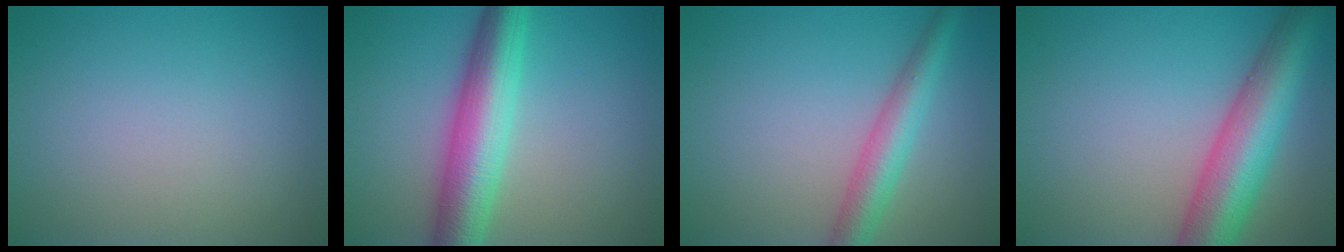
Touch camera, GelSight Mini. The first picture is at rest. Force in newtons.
{"total": 7.4, "press": 7.4, "slide": 0.1}
{"total": 4.0, "press": 4.0, "slide": 0.2}
{"total": 8.5, "press": 8.5, "slide": 0.3}